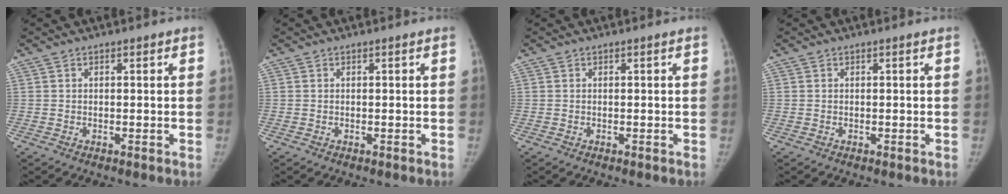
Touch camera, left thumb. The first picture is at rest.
{"total": 0.0}
{"total": 0.0}
{"total": 0.0}